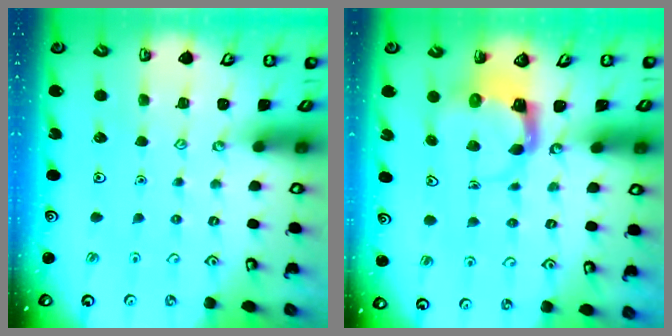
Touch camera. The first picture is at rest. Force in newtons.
{"total": 3.9, "press": 3.8, "slide": 0.7}